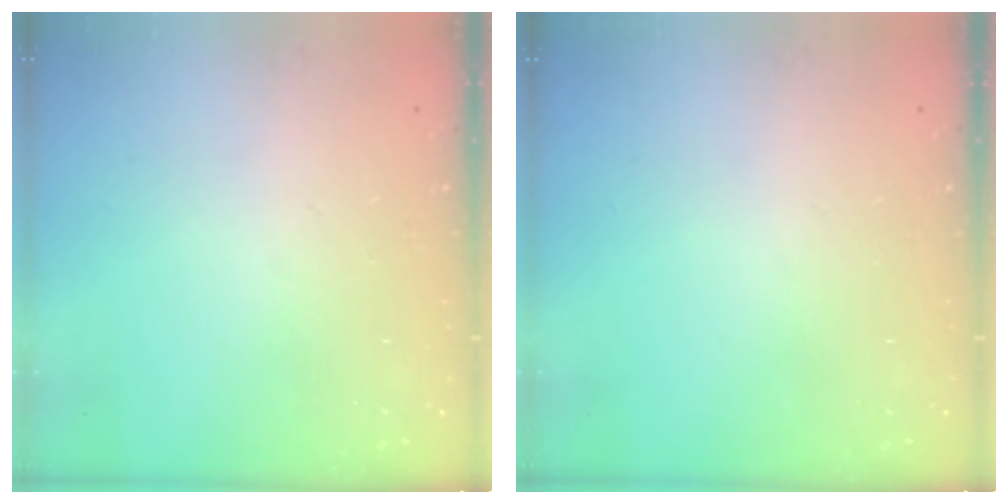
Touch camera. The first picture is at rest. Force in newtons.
{"total": 0.0}